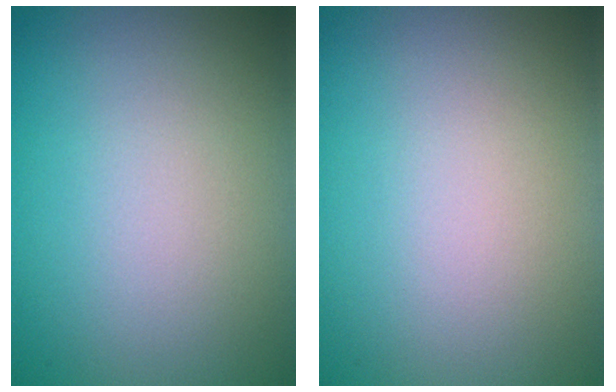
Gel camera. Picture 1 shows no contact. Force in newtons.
{"total": 0.0}